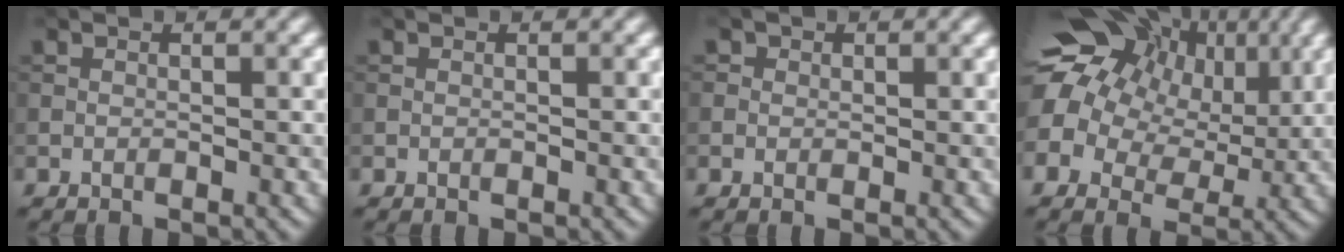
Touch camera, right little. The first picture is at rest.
{"total": 0.0}
{"total": 0.6, "force": [0.1, 0.5, 0.1], "torque": [0.001, -0.002, -0.002]}
{"total": 15.8, "force": [5.4, 11.8, 8.9], "torque": [-0.186, 0.042, 0.081]}